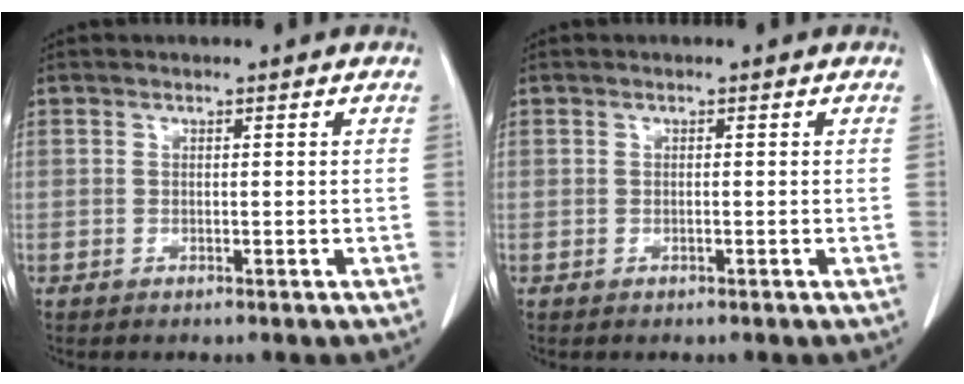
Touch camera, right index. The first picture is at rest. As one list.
[{"total": 0.0}]